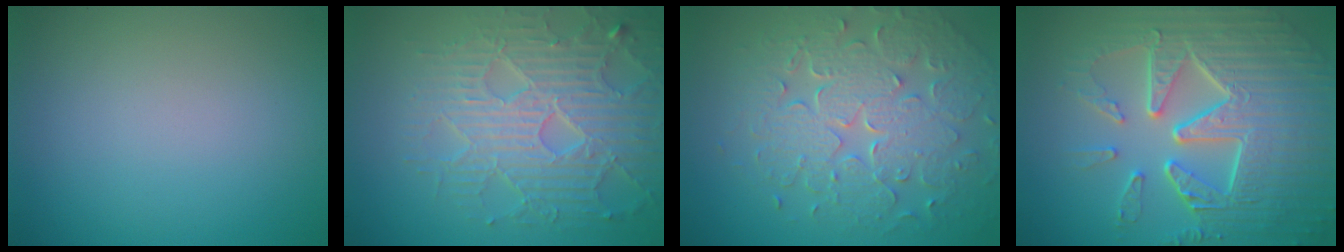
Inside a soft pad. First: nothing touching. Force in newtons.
{"total": 6.9, "press": 5.5, "slide": 4.0}
{"total": 8.0, "press": 5.8, "slide": 5.5}
{"total": 9.9, "press": 6.7, "slide": 7.3}